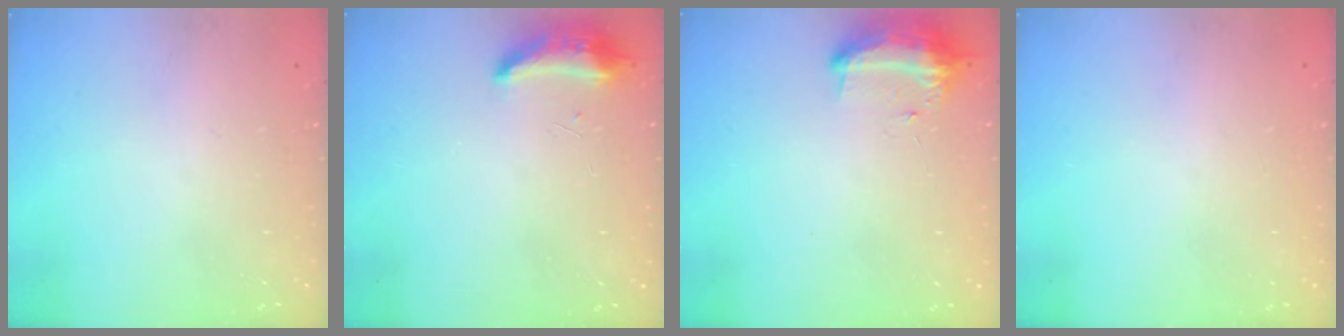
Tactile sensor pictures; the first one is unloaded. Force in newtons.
{"total": 8.5, "press": 8.3, "slide": 2.0}
{"total": 9.9, "press": 9.8, "slide": 1.0}
{"total": 0.0}